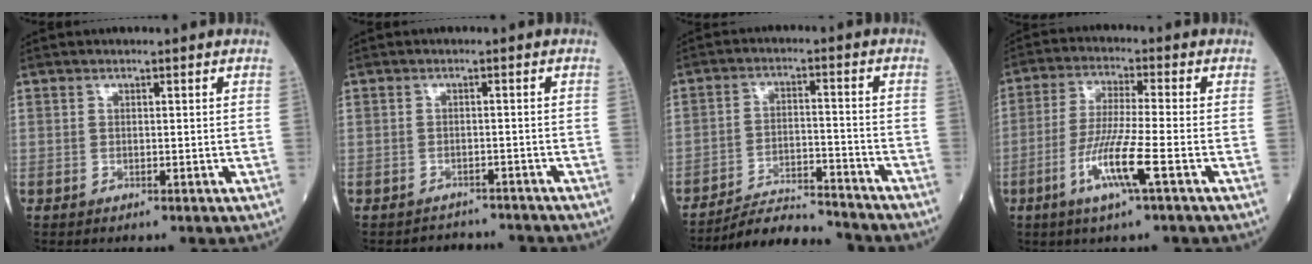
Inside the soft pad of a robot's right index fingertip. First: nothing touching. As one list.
[{"total": 4.1, "force": [-4.0, 0.8, -0.8], "torque": [0.016, 0.008, -0.055]}, {"total": 10.3, "force": [-10.1, 0.5, 2.0], "torque": [-0.028, 0.004, -0.167]}, {"total": 8.5, "force": [-3.4, -0.4, 7.8], "torque": [-0.159, -0.013, -0.069]}]